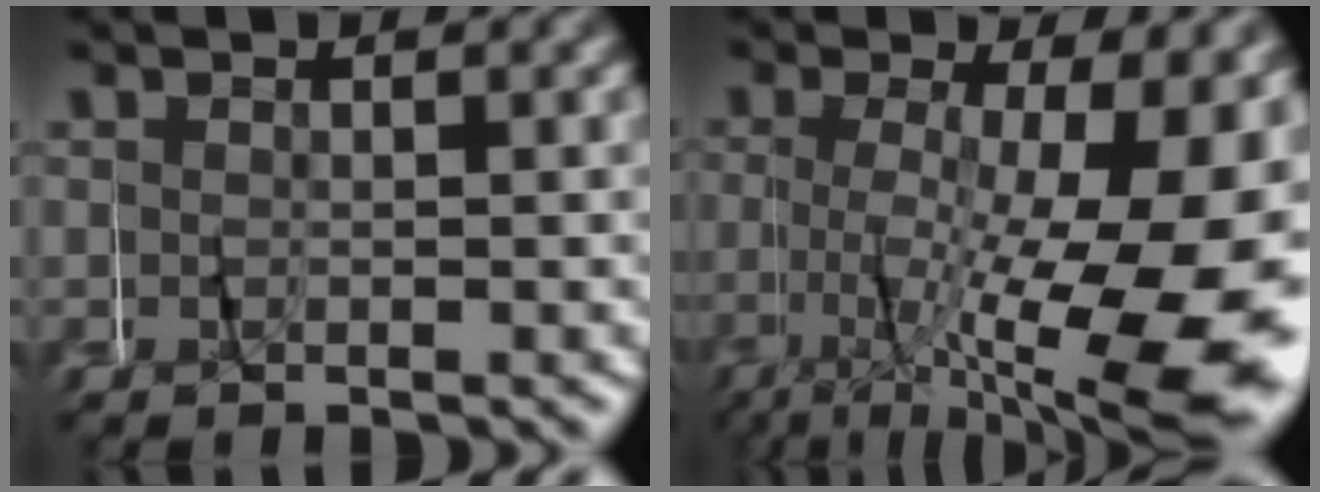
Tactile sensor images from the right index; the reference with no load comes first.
{"total": 13.0, "force": [-1.4, 5.2, 11.8], "torque": [-0.157, -0.014, -0.009]}